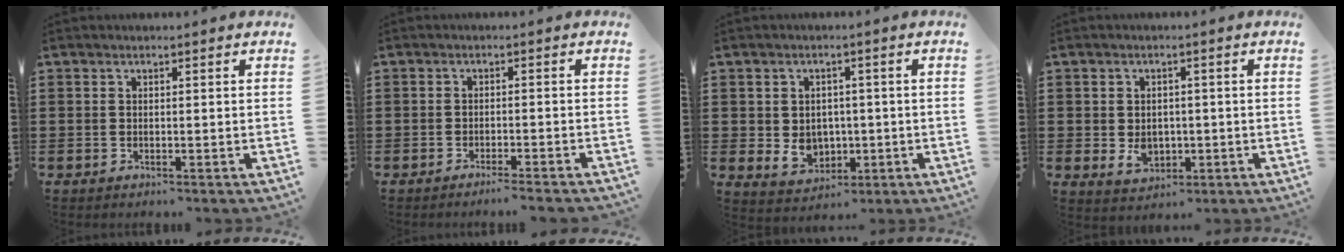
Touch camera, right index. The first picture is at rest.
{"total": 2.0, "force": [-1.7, -0.5, 0.9], "torque": [-0.015, -0.005, -0.031]}
{"total": 4.3, "force": [-0.3, 3.7, 2.2], "torque": [-0.038, -0.001, -0.006]}
{"total": 3.6, "force": [-0.6, 2.7, 2.4], "torque": [-0.043, -0.003, -0.011]}